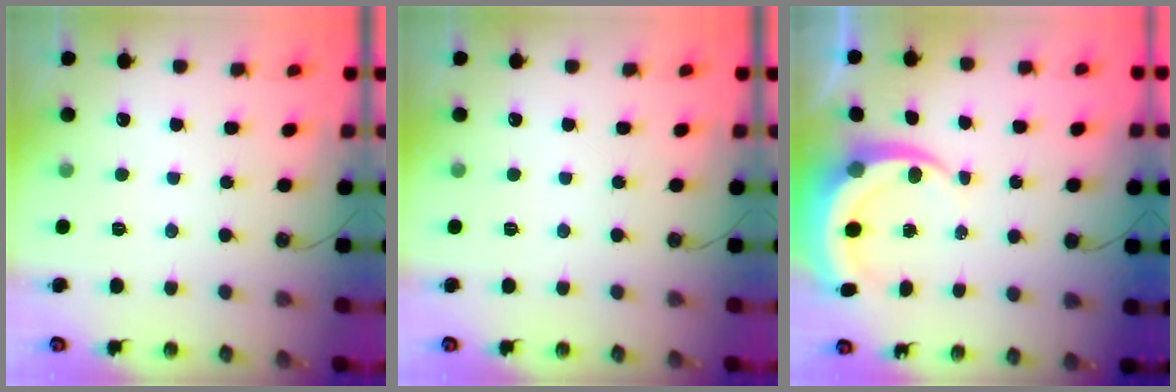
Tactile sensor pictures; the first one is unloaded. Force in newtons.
{"total": 0.0}
{"total": 6.3, "press": 6.3, "slide": 0.8}